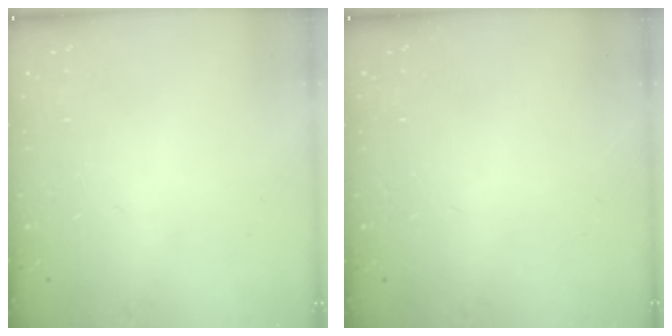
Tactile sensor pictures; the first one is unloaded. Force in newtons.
{"total": 0.0}